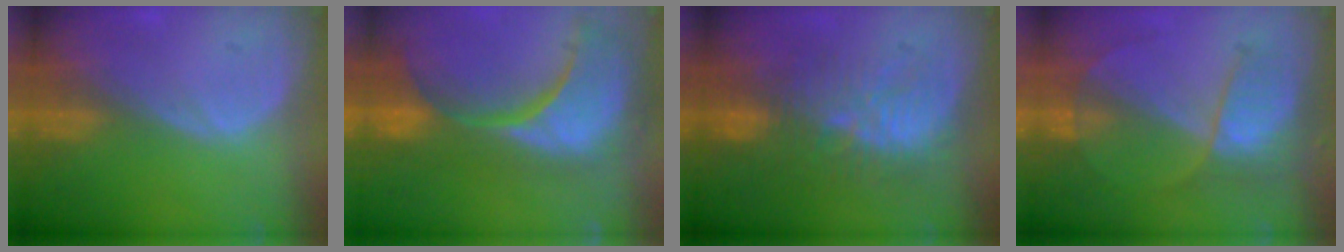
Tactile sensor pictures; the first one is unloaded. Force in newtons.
{"total": 15.3, "press": 12.2, "slide": 9.3}
{"total": 9.2, "press": 8.9, "slide": 2.1}
{"total": 7.3, "press": 6.2, "slide": 3.8}